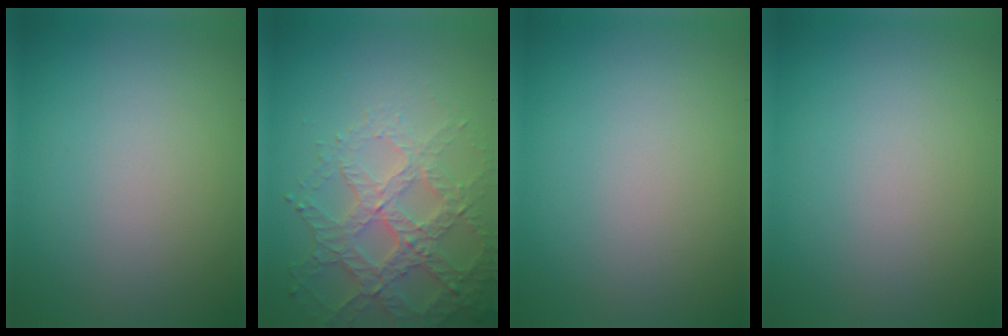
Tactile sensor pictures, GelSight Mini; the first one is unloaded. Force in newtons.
{"total": 4.7, "press": 4.1, "slide": 2.4}
{"total": 0.0}
{"total": 0.0}